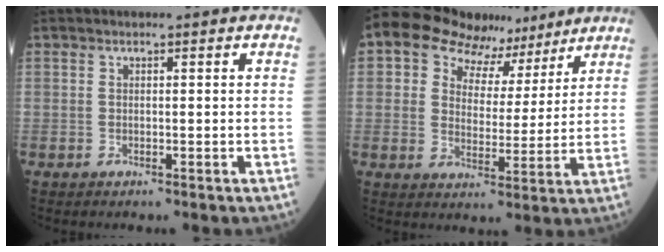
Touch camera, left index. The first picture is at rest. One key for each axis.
{"total": 11.4, "fx": 8.8, "fy": 6.8, "fz": 2.8, "tx": -0.048, "ty": 0.030, "tz": 0.120}